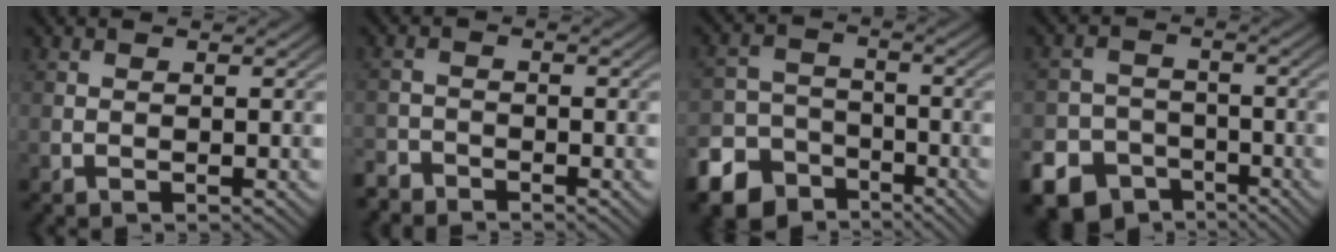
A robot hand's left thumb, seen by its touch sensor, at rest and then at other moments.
{"total": 2.5, "force": [-2.4, 0.8, 0.3], "torque": [-0.004, -0.003, -0.056]}
{"total": 10.2, "force": [-6.8, 6.8, 3.2], "torque": [-0.078, -0.032, -0.125]}
{"total": 12.0, "force": [-7.9, 8.6, 2.7], "torque": [-0.066, -0.045, -0.138]}